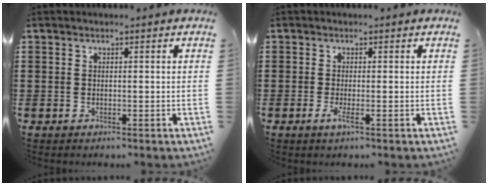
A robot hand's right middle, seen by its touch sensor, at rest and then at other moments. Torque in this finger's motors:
{"motor_torque": [1.18, 0.50, 0.21, 0.05]}